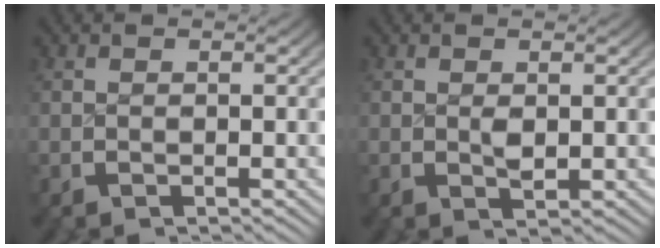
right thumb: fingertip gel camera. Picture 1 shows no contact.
{"total": 1.2, "force": [0.2, 0.7, 1.0], "torque": [-0.017, -0.008, 0.009]}